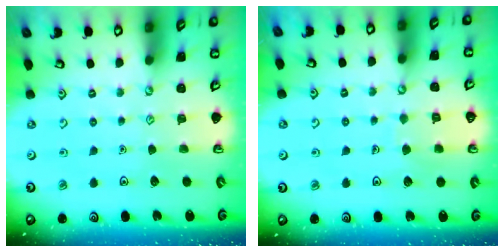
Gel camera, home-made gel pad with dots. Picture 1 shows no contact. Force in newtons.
{"total": 5.2, "press": 5.2, "slide": 0.4}